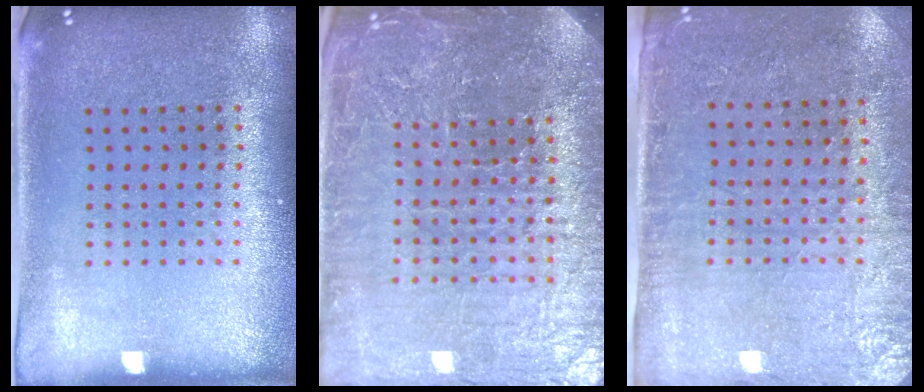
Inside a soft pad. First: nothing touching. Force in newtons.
{"total": 6.0, "press": 5.3, "slide": 2.8}
{"total": 2.8, "press": 2.4, "slide": 1.4}